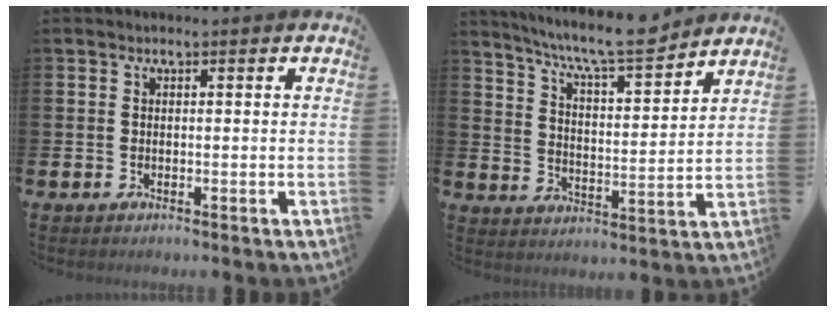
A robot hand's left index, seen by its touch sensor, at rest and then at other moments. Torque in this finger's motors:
{"motor_torque": [0.97, -1.17, 0.57, 0.21]}